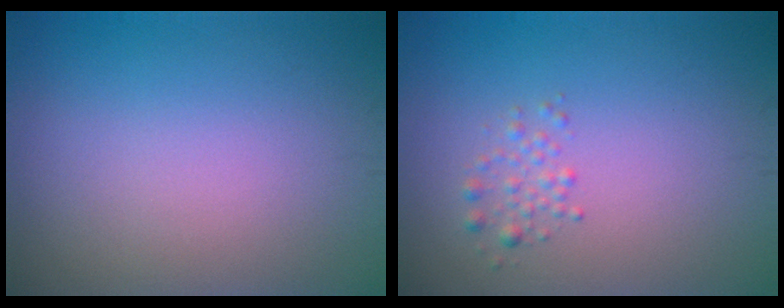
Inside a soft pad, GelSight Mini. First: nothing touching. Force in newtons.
{"total": 1.2, "press": 1.1, "slide": 0.1}